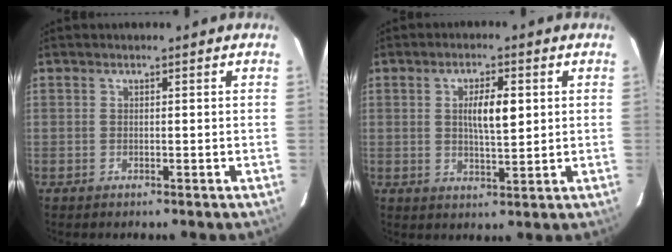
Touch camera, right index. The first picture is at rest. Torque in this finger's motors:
{"motor_torque": [0.41, 0.18, 0.24, 0.09]}